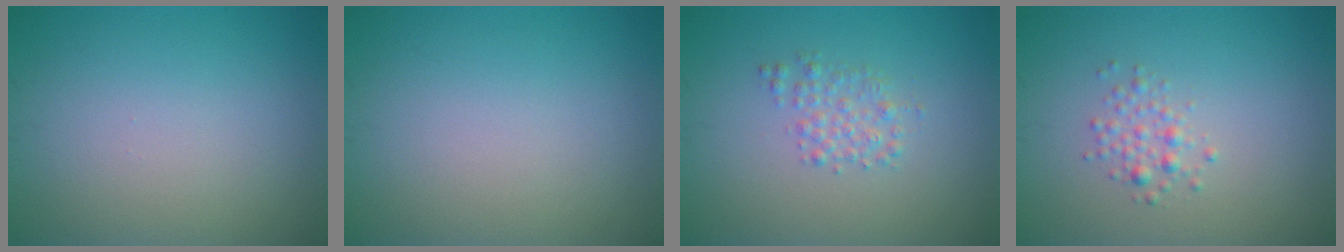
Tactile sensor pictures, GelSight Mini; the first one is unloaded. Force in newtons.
{"total": 0.0}
{"total": 1.8, "press": 1.8, "slide": 0.0}
{"total": 1.5, "press": 1.5, "slide": 0.0}